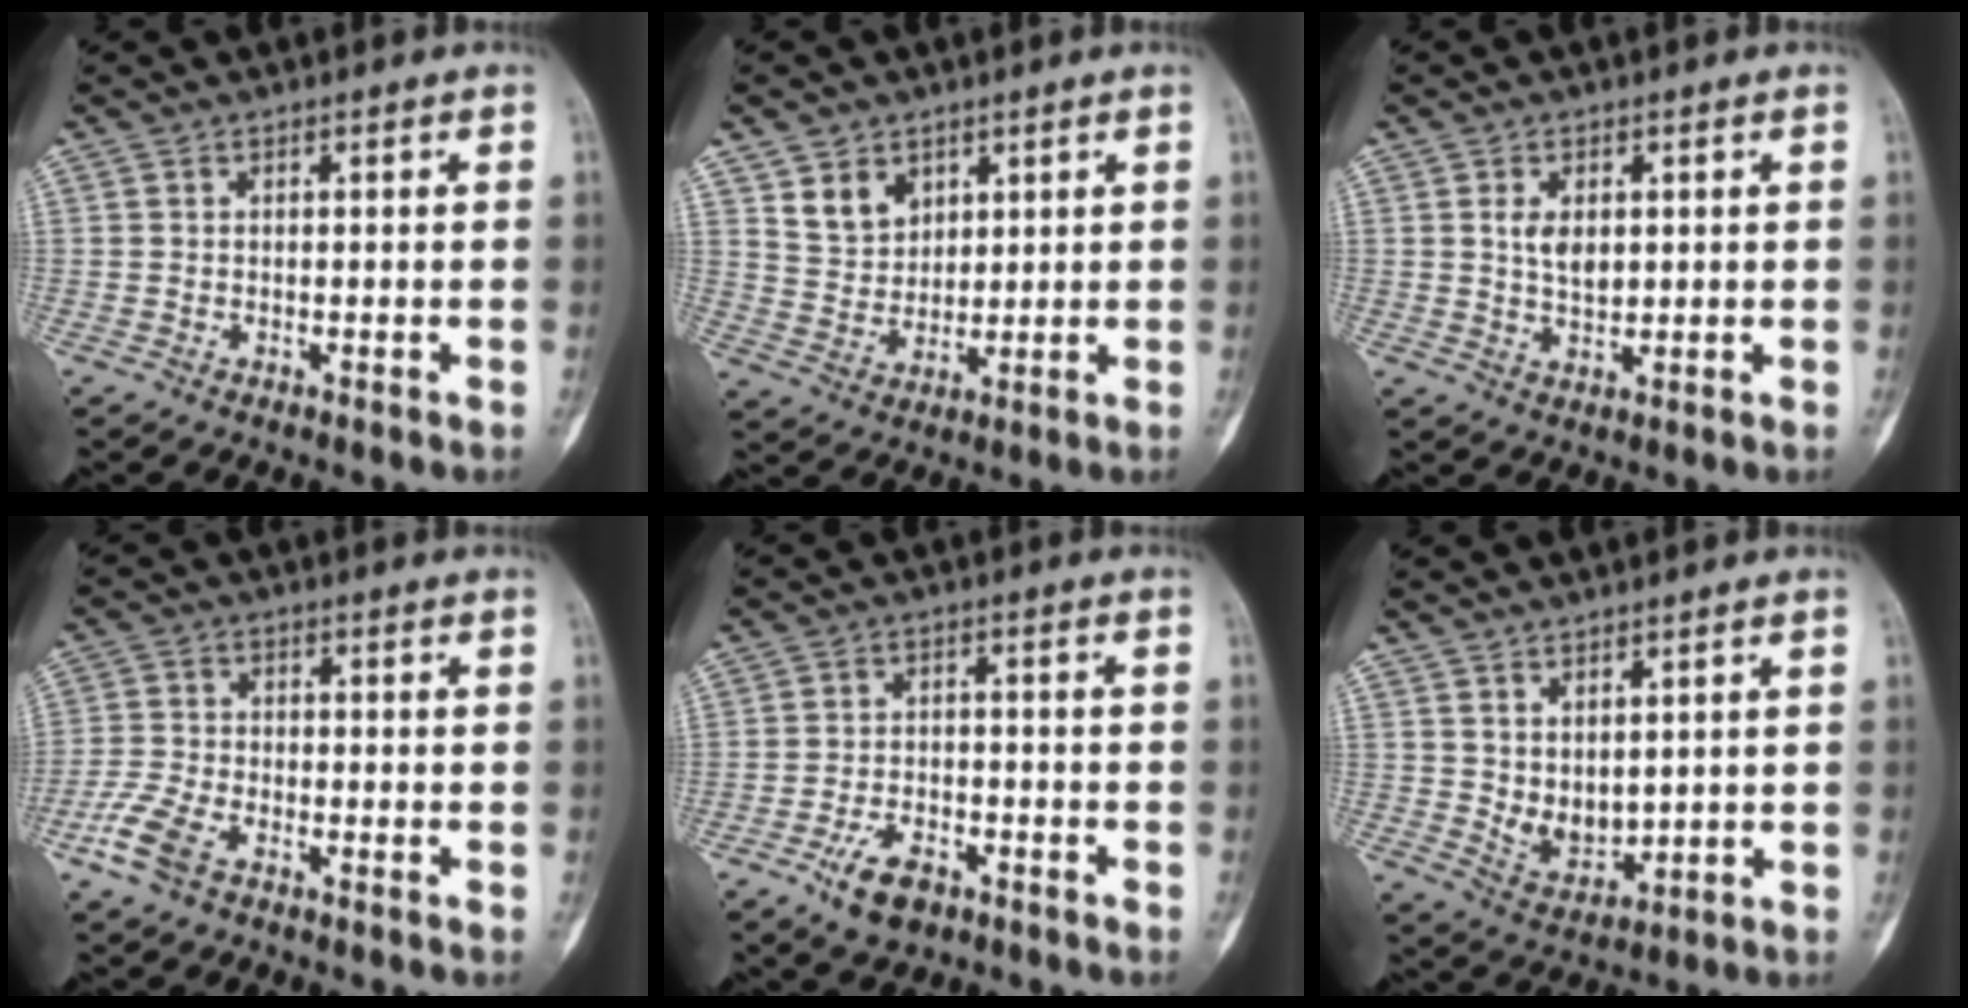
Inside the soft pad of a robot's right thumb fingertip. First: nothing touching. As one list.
[{"total": 7.0, "force": [3.8, 5.2, 2.9], "torque": [-0.026, -0.027, 0.079]}, {"total": 4.6, "force": [1.0, 2.8, 3.5], "torque": [-0.048, -0.009, 0.022]}, {"total": 6.7, "force": [-4.1, 3.1, 4.3], "torque": [-0.105, 0.011, -0.084]}, {"total": 6.8, "force": [-4.1, 3.5, 4.1], "torque": [-0.070, 0.022, -0.068]}, {"total": 5.8, "force": [1.7, 3.6, 4.2], "torque": [-0.051, -0.027, 0.050]}]